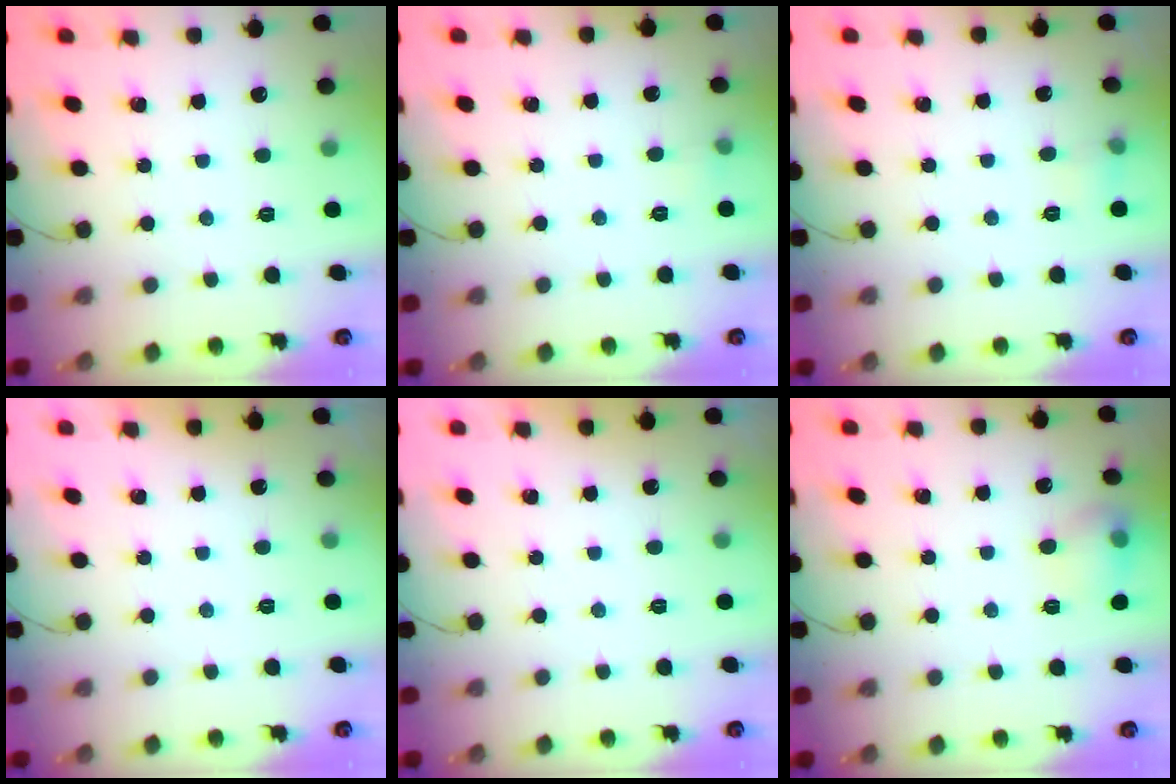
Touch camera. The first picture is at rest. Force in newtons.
{"total": 2.5, "press": 2.3, "slide": 1.1}
{"total": 4.1, "press": 3.9, "slide": 1.2}
{"total": 0.0}
{"total": 0.0}
{"total": 8.5, "press": 8.4, "slide": 1.4}